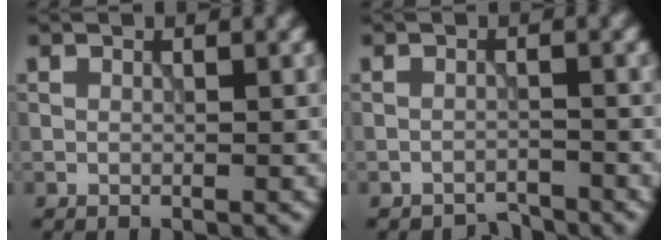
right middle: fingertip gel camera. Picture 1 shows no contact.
{"total": 1.5, "force": [-1.5, 0.1, -0.2], "torque": [0.005, 0.002, -0.029]}